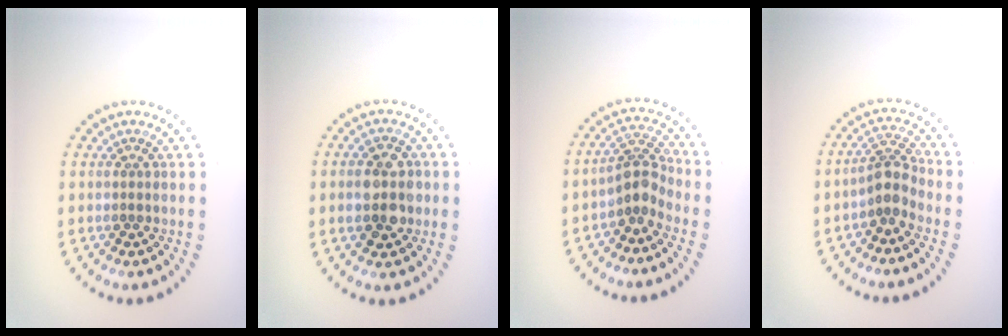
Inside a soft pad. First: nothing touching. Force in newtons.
{"total": 3.7, "press": 3.7, "slide": 0.0}
{"total": 2.9, "press": 2.2, "slide": 1.8}
{"total": 2.8, "press": 2.2, "slide": 1.8}